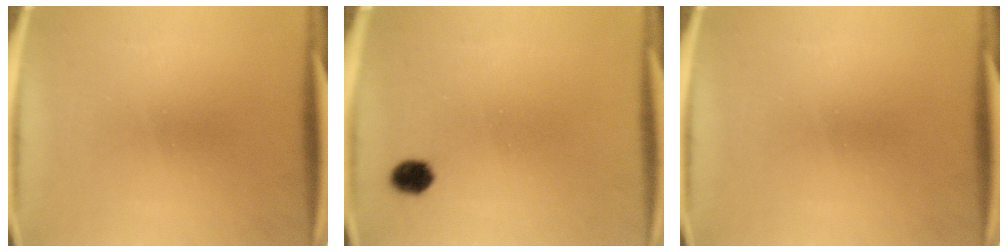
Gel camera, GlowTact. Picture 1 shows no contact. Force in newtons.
{"total": 3.3}
{"total": 0.0}